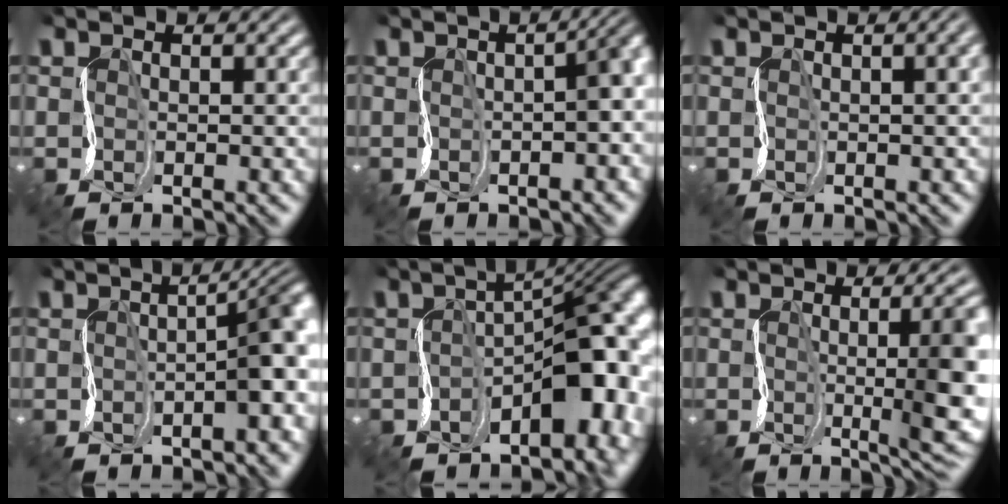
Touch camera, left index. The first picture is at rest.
{"total": 6.1, "force": [-0.1, 2.4, 5.6], "torque": [-0.033, 0.005, -0.006]}
{"total": 5.7, "force": [1.4, 3.1, 4.5], "torque": [-0.015, 0.035, -0.014]}
{"total": 6.5, "force": [-0.1, 2.0, 6.2], "torque": [-0.059, 0.009, 0.000]}
{"total": 12.2, "force": [-2.5, 6.1, 10.3], "torque": [-0.083, 0.006, -0.032]}
{"total": 8.4, "force": [0.2, 2.3, 8.1], "torque": [-0.082, 0.006, 0.002]}